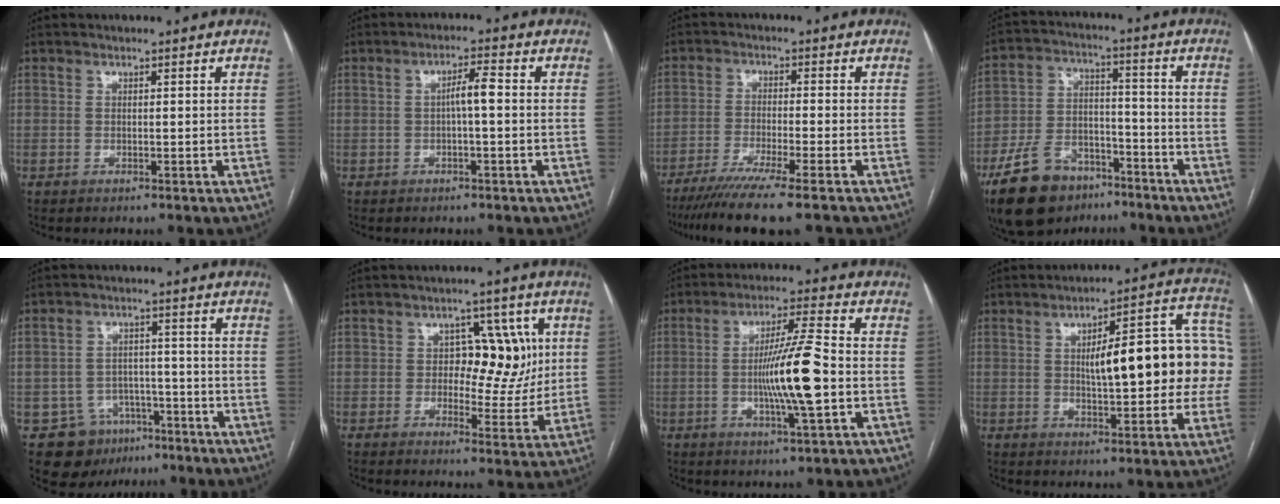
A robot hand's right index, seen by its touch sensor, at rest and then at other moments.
{"total": 3.2, "force": [-0.1, 0.3, 3.1], "torque": [-0.054, 0.007, -0.002]}
{"total": 10.9, "force": [-8.5, -0.7, 6.7], "torque": [-0.102, -0.031, -0.135]}
{"total": 14.2, "force": [-9.5, 8.0, 6.9], "torque": [-0.142, 0.009, -0.162]}
{"total": 9.4, "force": [-5.3, 7.6, 1.9], "torque": [-0.031, 0.019, -0.070]}
{"total": 8.7, "force": [1.5, 5.5, 6.6], "torque": [-0.070, 0.015, 0.026]}
{"total": 11.5, "force": [-1.6, 0.2, 11.4], "torque": [-0.203, -0.003, -0.032]}
{"total": 18.6, "force": [1.4, 5.0, 17.9], "torque": [-0.230, 0.043, 0.024]}